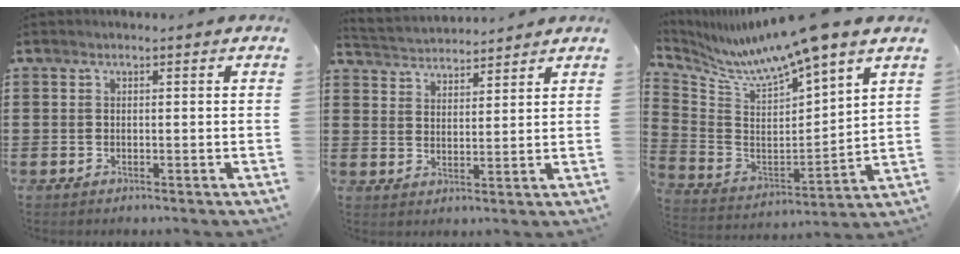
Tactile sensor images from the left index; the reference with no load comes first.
{"total": 3.3, "force": [3.2, 0.4, -0.6], "torque": [-0.004, -0.013, 0.058]}
{"total": 9.0, "force": [8.0, -0.5, 4.2], "torque": [-0.112, -0.064, 0.125]}